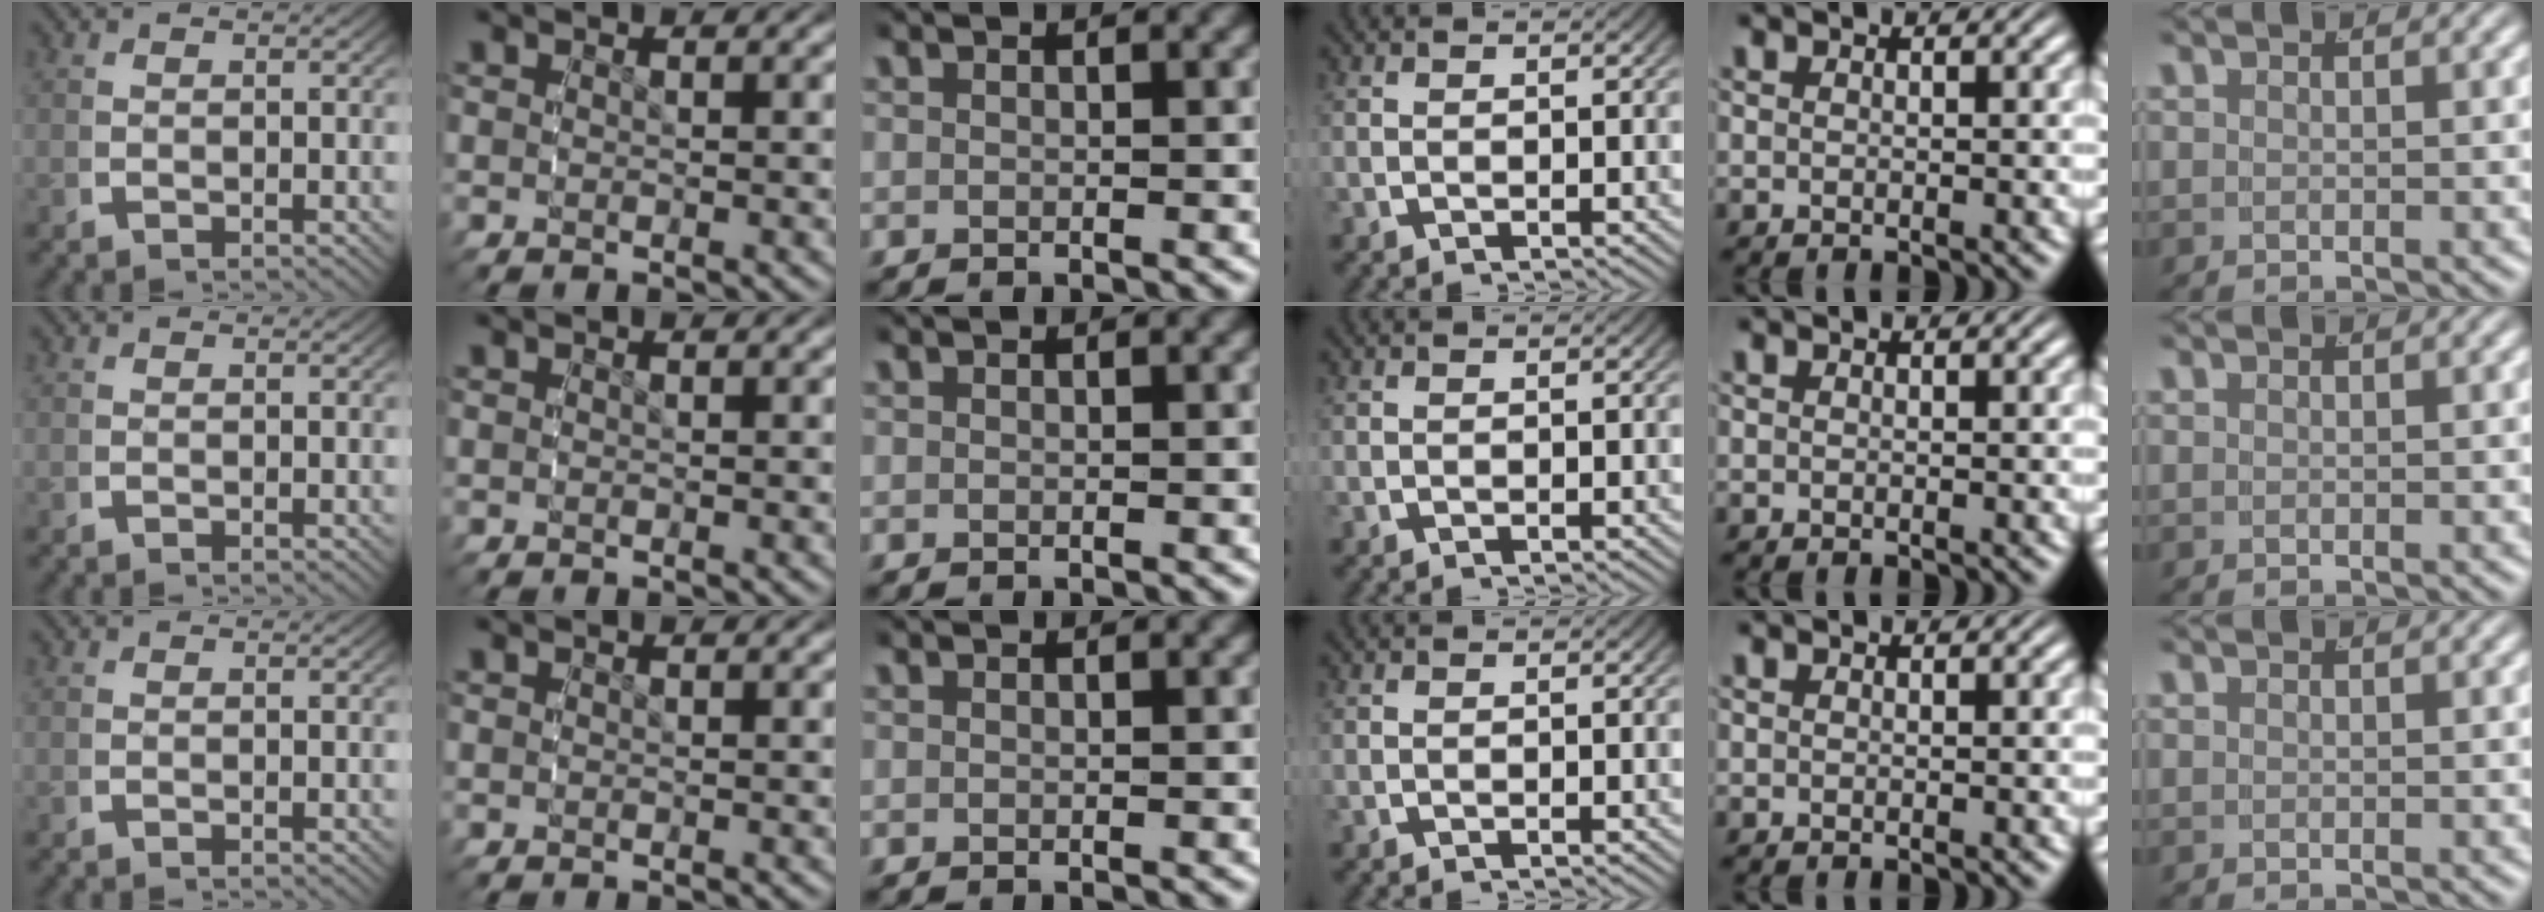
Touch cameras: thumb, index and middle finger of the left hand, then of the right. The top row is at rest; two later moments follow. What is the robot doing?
{"motion": "reach", "object": "backpack"}